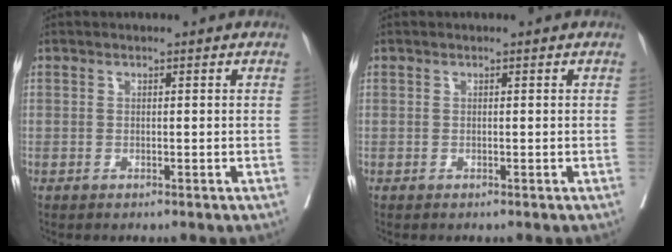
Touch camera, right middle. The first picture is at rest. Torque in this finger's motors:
{"motor_torque": [-0.75, 0.28, -0.32, -0.05]}